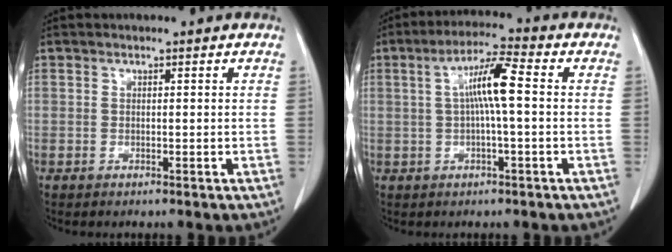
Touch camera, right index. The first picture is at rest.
{"total": 7.1, "force": [0.6, 0.4, 7.1], "torque": [-0.134, 0.017, 0.008]}